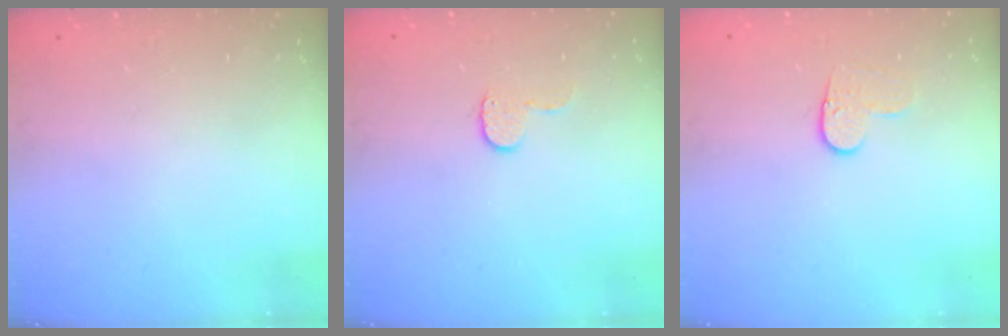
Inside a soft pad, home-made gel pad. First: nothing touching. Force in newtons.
{"total": 4.6, "press": 4.6, "slide": 0.4}
{"total": 5.8, "press": 5.7, "slide": 0.4}